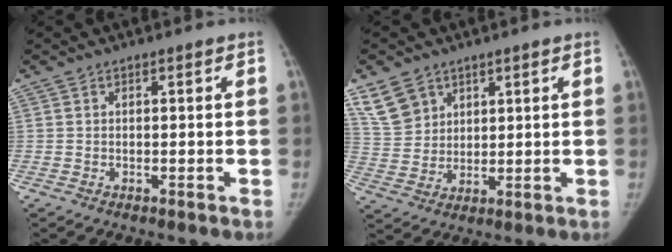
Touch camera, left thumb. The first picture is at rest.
{"total": 7.5, "force": [4.7, 5.4, 2.1], "torque": [-0.020, -0.018, 0.103]}